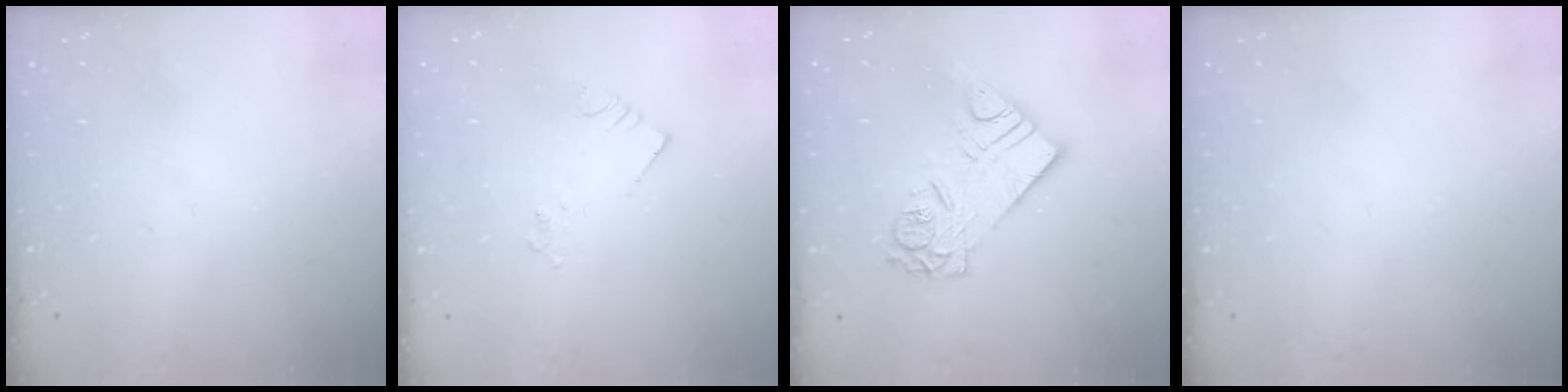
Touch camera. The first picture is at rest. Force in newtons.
{"total": 2.3, "press": 2.3, "slide": 0.1}
{"total": 11.2, "press": 11.2, "slide": 1.0}
{"total": 0.0}